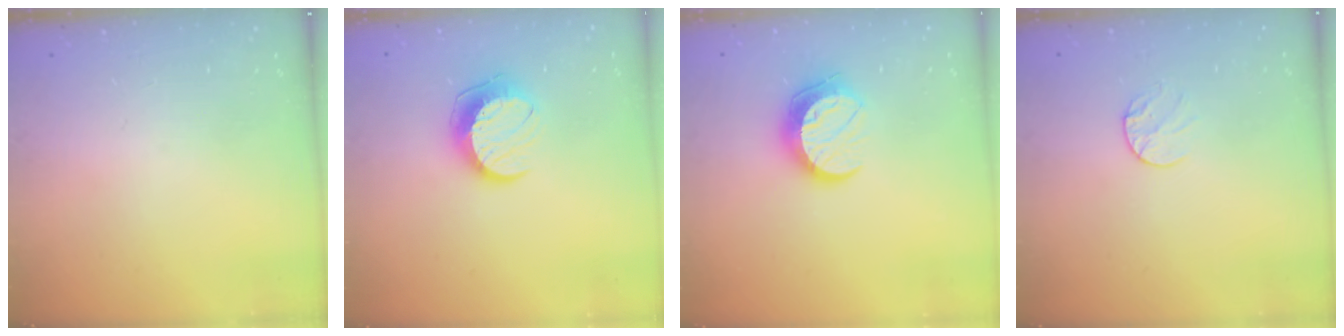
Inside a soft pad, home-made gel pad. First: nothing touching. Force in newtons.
{"total": 10.5, "press": 10.5, "slide": 0.4}
{"total": 12.0, "press": 12.0, "slide": 0.8}
{"total": 5.6, "press": 5.6, "slide": 0.5}